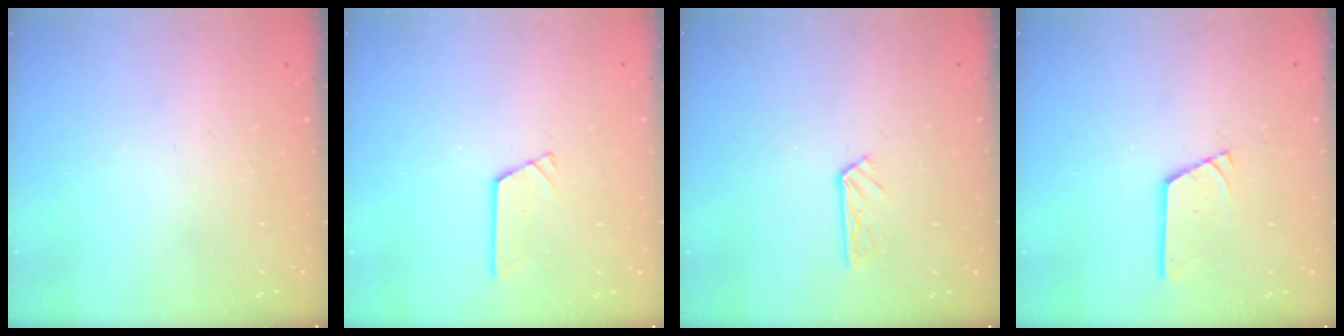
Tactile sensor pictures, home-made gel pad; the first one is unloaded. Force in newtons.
{"total": 2.4, "press": 2.4, "slide": 0.2}
{"total": 4.0, "press": 4.0, "slide": 0.4}
{"total": 6.5, "press": 6.4, "slide": 0.5}